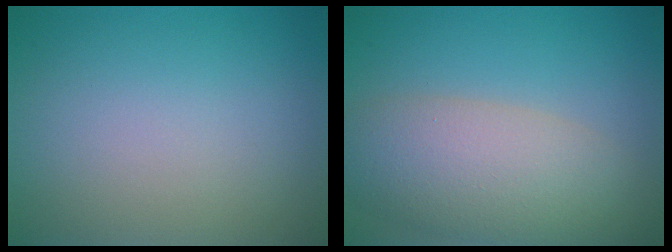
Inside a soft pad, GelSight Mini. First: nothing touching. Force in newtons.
{"total": 6.9, "press": 6.9, "slide": 0.3}